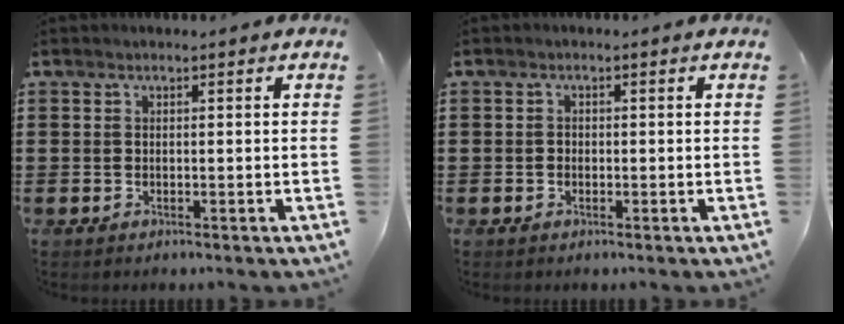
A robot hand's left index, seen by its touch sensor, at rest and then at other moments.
{"total": 0.8, "force": [-0.3, 0.6, 0.4], "torque": [-0.010, 0.001, -0.006]}